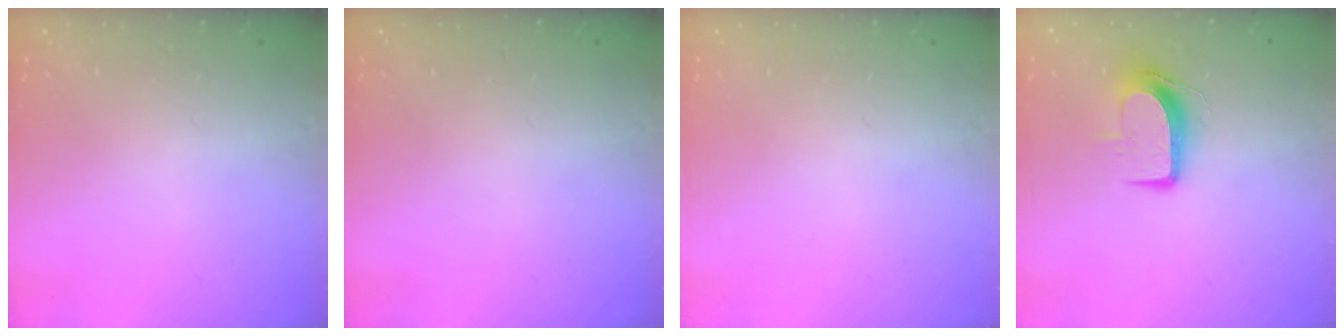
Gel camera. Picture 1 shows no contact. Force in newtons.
{"total": 0.0}
{"total": 0.0}
{"total": 8.8, "press": 8.7, "slide": 1.0}